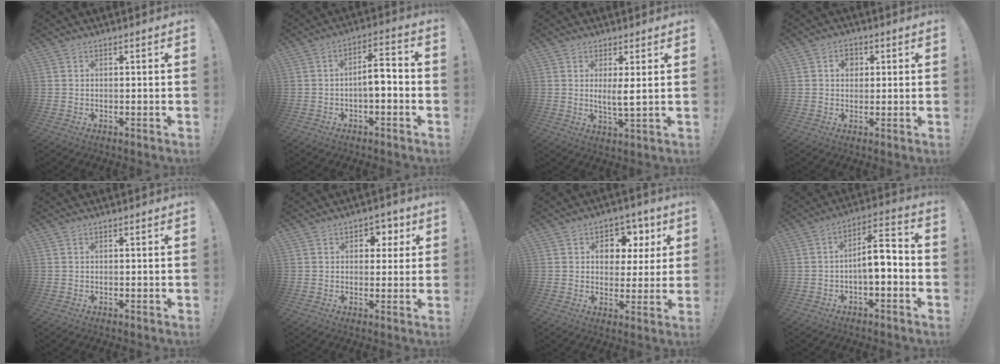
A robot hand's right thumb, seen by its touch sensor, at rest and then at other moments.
{"total": 7.1, "force": [-1.7, 2.5, 6.4], "torque": [-0.101, 0.010, -0.032]}
{"total": 4.0, "force": [1.3, 0.5, 3.8], "torque": [-0.057, -0.015, 0.018]}
{"total": 3.6, "force": [0.9, 3.0, 1.9], "torque": [-0.026, 0.002, 0.013]}
{"total": 0.0}
{"total": 5.0, "force": [1.7, 4.4, 1.7], "torque": [-0.009, -0.008, 0.026]}
{"total": 8.7, "force": [3.2, 7.2, 3.6], "torque": [-0.037, -0.017, 0.062]}
{"total": 9.2, "force": [-1.8, 3.2, 8.5], "torque": [-0.128, 0.006, -0.032]}